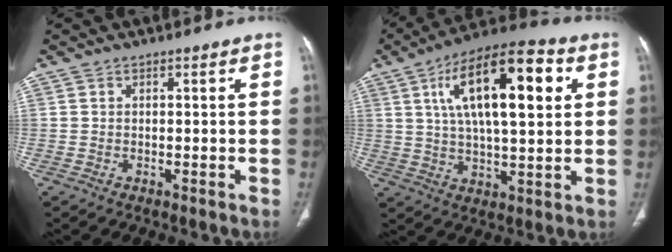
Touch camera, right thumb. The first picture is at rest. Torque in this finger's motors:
{"motor_torque": [0.33, 4.30, 1.93, 0.46, 0.52]}